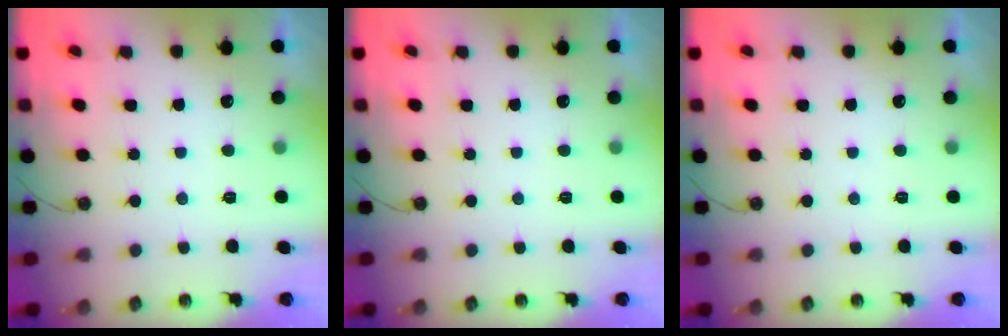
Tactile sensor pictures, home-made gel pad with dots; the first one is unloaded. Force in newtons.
{"total": 0.0}
{"total": 0.0}